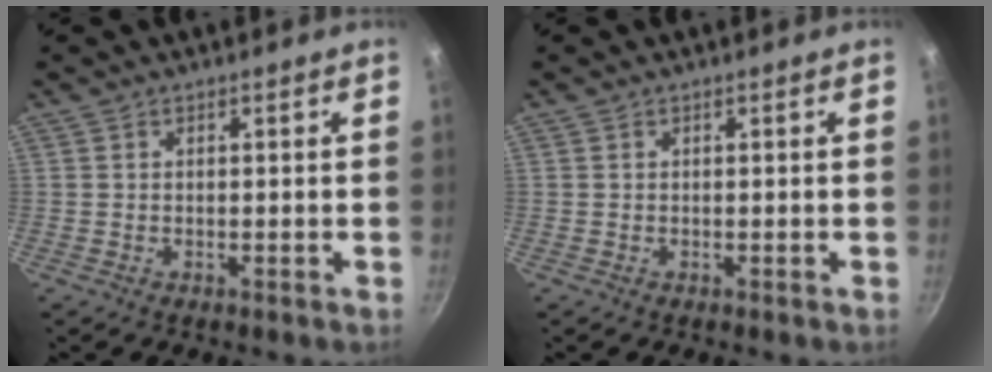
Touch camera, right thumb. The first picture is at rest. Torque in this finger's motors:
{"motor_torque": [-0.04, 0.04, 0.00, 0.00, 0.00]}